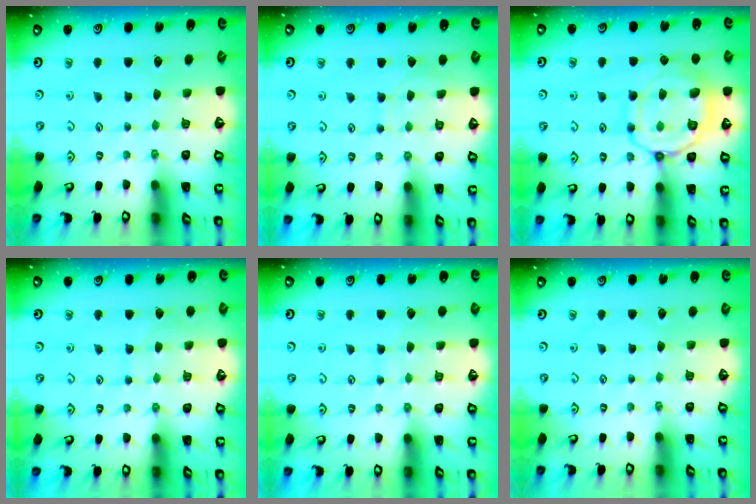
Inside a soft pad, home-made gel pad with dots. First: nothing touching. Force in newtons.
{"total": 6.9, "press": 6.9, "slide": 0.7}
{"total": 15.4, "press": 15.4, "slide": 1.4}
{"total": 3.9, "press": 3.9, "slide": 0.3}
{"total": 5.7, "press": 5.7, "slide": 0.6}
{"total": 0.0}